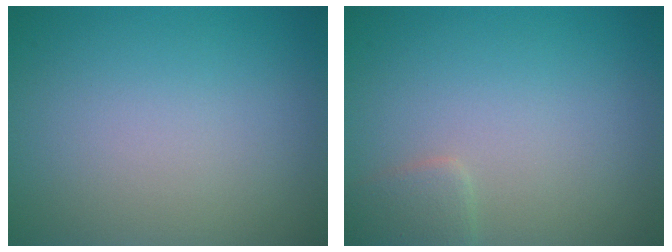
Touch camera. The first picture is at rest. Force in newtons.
{"total": 1.6, "press": 1.6, "slide": 0.1}